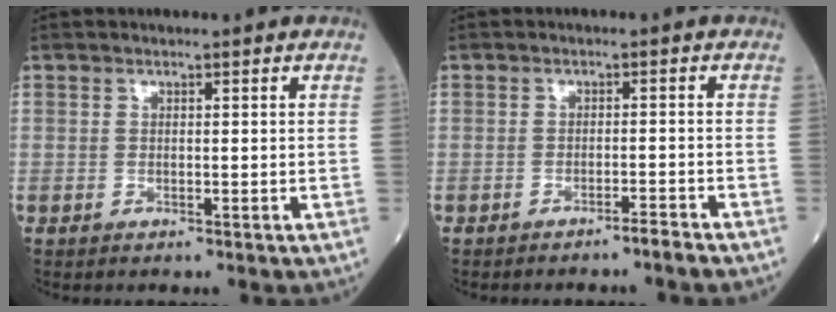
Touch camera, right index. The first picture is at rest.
{"total": 2.3, "force": [-2.0, -0.5, 1.0], "torque": [-0.016, 0.002, -0.030]}